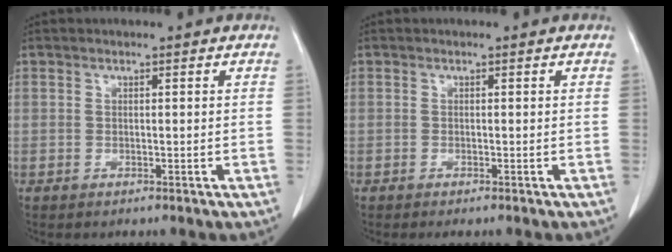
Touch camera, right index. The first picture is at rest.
{"total": 0.6, "force": [-0.5, 0.0, 0.4], "torque": [-0.010, -0.002, -0.007]}